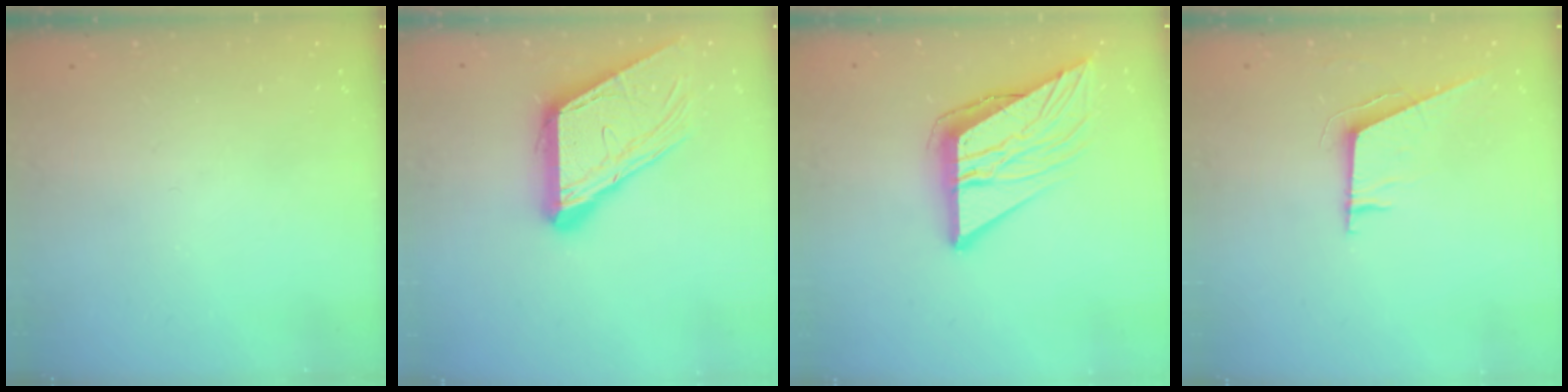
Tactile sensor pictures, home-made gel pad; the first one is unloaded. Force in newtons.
{"total": 14.0, "press": 13.9, "slide": 1.9}
{"total": 13.7, "press": 13.6, "slide": 1.6}
{"total": 6.3, "press": 6.3, "slide": 0.7}